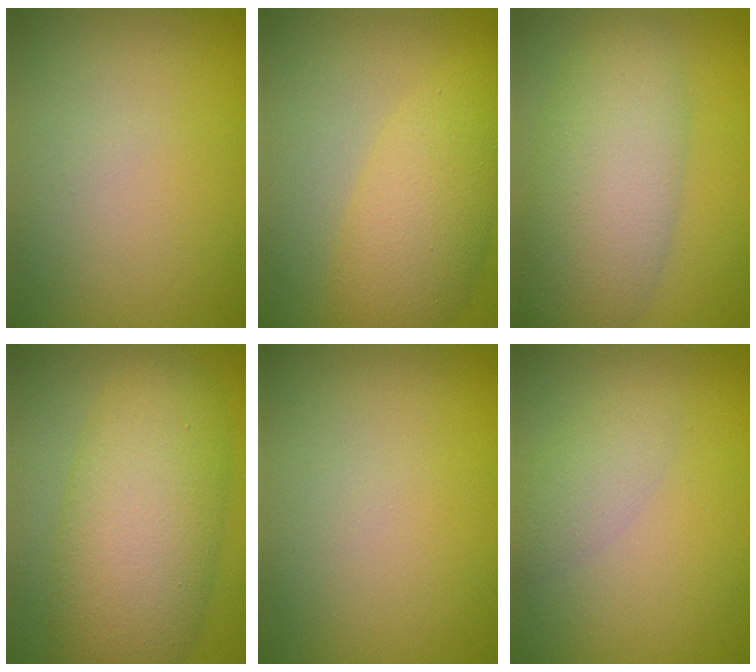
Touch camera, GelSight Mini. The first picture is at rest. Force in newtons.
{"total": 5.4, "press": 5.4, "slide": 0.2}
{"total": 7.7, "press": 7.7, "slide": 0.7}
{"total": 10.0, "press": 10.0, "slide": 0.4}
{"total": 0.0}
{"total": 2.1, "press": 2.1, "slide": 0.1}